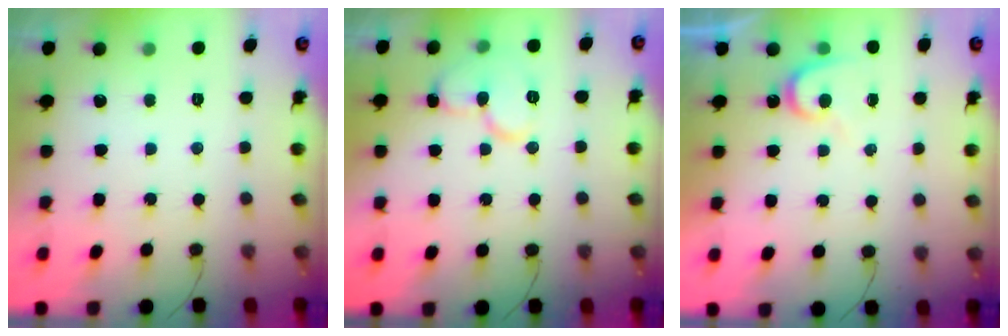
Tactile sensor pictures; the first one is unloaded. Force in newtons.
{"total": 11.0, "press": 11.0, "slide": 1.0}
{"total": 7.3, "press": 7.3, "slide": 0.3}